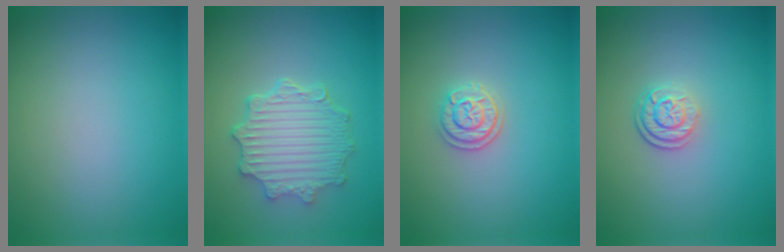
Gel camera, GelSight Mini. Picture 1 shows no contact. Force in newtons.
{"total": 4.9, "press": 3.9, "slide": 3.0}
{"total": 2.2, "press": 2.1, "slide": 0.9}
{"total": 2.7, "press": 2.0, "slide": 1.8}